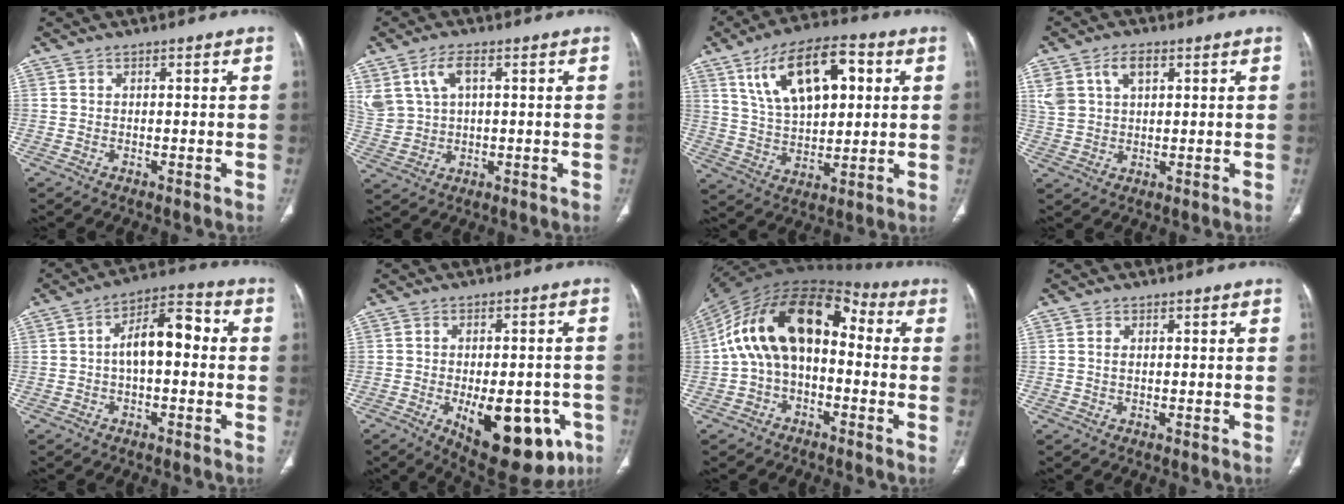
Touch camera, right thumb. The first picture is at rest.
{"total": 7.7, "force": [3.2, 4.4, 5.4], "torque": [-0.116, -0.002, 0.073]}
{"total": 17.5, "force": [6.3, 8.9, 13.7], "torque": [-0.206, -0.005, 0.114]}
{"total": 7.5, "force": [3.3, 4.7, 4.9], "torque": [-0.092, 0.000, 0.071]}
{"total": 9.8, "force": [0.0, 5.0, 8.4], "torque": [-0.127, 0.038, -0.009]}
{"total": 19.5, "force": [-7.3, 9.4, 15.4], "torque": [-0.158, 0.009, -0.079]}
{"total": 19.1, "force": [0.6, 11.8, 15.0], "torque": [-0.247, 0.057, -0.002]}
{"total": 1.1, "force": [0.2, 0.7, 0.9], "torque": [-0.020, 0.003, 0.007]}